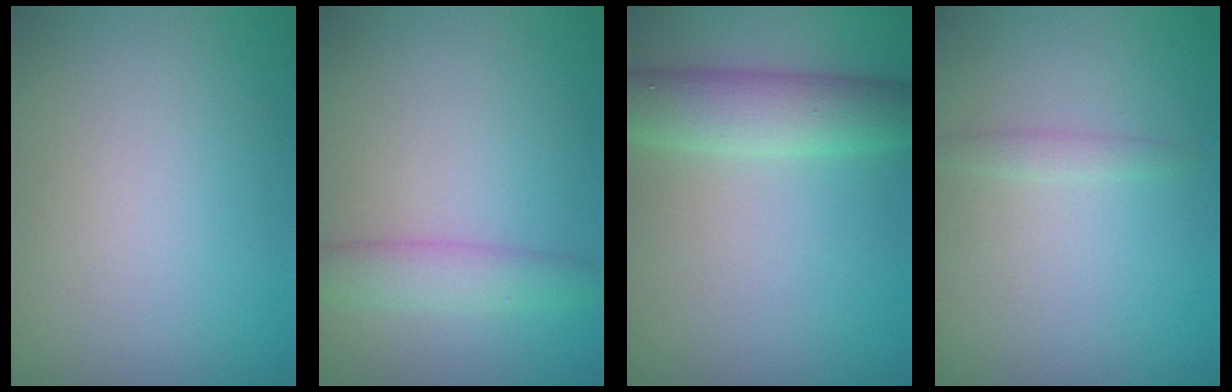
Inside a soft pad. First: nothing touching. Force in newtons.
{"total": 2.9, "press": 2.9, "slide": 0.1}
{"total": 4.8, "press": 4.8, "slide": 0.2}
{"total": 1.0, "press": 1.0, "slide": 0.0}